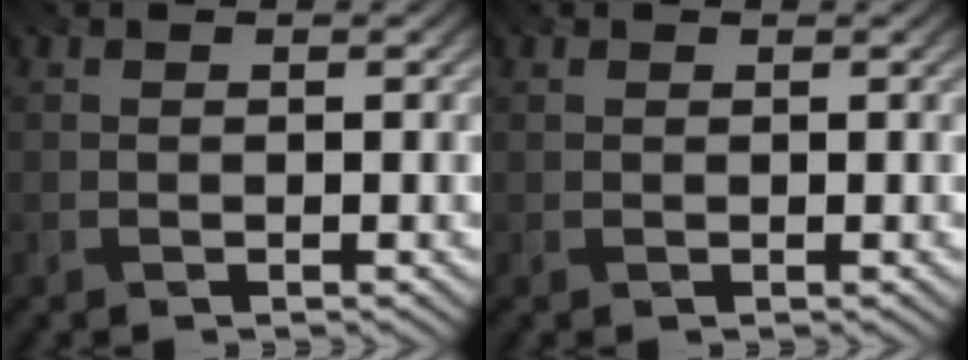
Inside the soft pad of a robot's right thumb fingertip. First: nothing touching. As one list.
[{"total": 0.7, "force": [0.4, 0.4, 0.3], "torque": [-0.007, 0.001, 0.006]}]